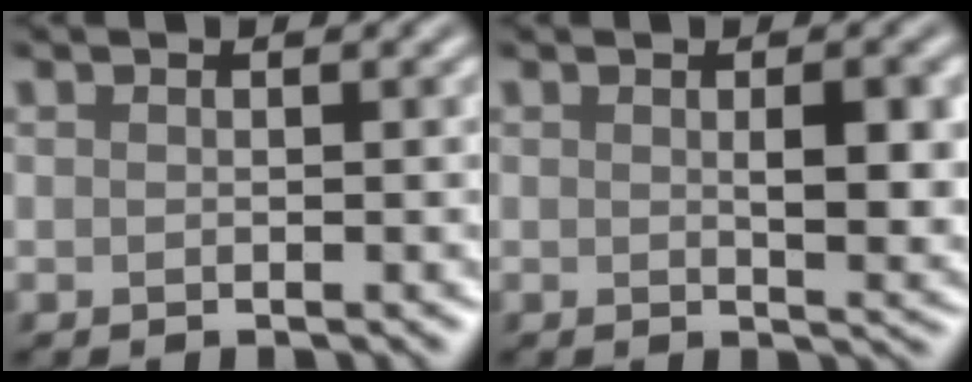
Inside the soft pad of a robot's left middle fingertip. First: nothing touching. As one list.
[{"total": 3.9, "force": [0.4, 1.1, 3.7], "torque": [-0.053, -0.004, 0.010]}]